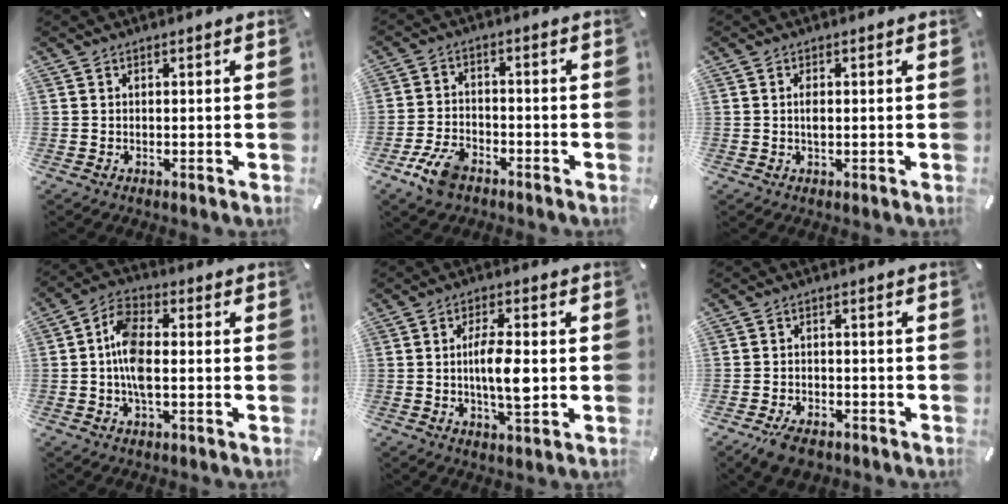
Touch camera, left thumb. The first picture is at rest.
{"total": 8.0, "force": [-4.8, 4.3, 4.7], "torque": [-0.106, 0.017, -0.091]}
{"total": 1.9, "force": [0.1, 0.8, 1.7], "torque": [-0.034, 0.001, 0.000]}
{"total": 9.0, "force": [-1.2, 4.6, 7.6], "torque": [-0.161, 0.002, -0.021]}
{"total": 8.4, "force": [-0.5, 2.9, 7.9], "torque": [-0.149, -0.003, -0.014]}
{"total": 5.0, "force": [-3.6, 2.5, 2.3], "torque": [-0.053, 0.017, -0.070]}